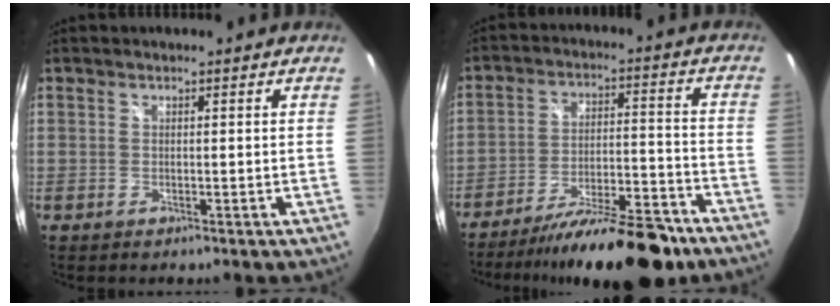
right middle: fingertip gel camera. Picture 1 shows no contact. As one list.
[{"total": 18.5, "force": [-15.1, 4.1, 10.0], "torque": [-0.167, -0.018, -0.222]}]